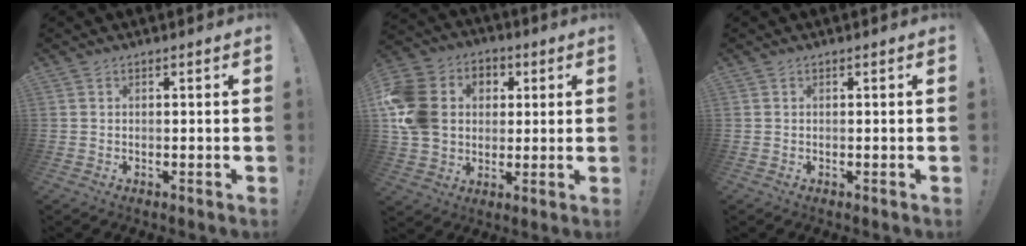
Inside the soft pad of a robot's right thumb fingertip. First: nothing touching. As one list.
[{"total": 16.8, "force": [1.5, 14.3, 8.7], "torque": [-0.151, 0.009, 0.035]}, {"total": 0.0}]